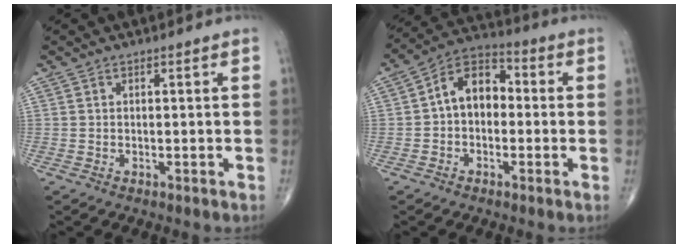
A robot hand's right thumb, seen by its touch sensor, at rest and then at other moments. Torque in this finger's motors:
{"motor_torque": [-0.20, 0.57, 0.52, -0.12, 0.06]}